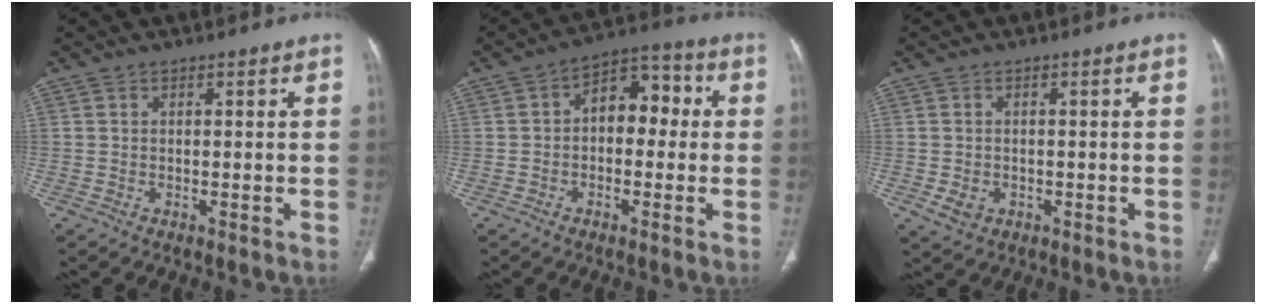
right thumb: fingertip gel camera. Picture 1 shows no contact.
{"total": 9.0, "force": [0.2, 5.9, 6.8], "torque": [-0.065, 0.035, -0.010]}
{"total": 3.0, "force": [-0.9, 2.5, 1.6], "torque": [-0.025, 0.001, -0.005]}